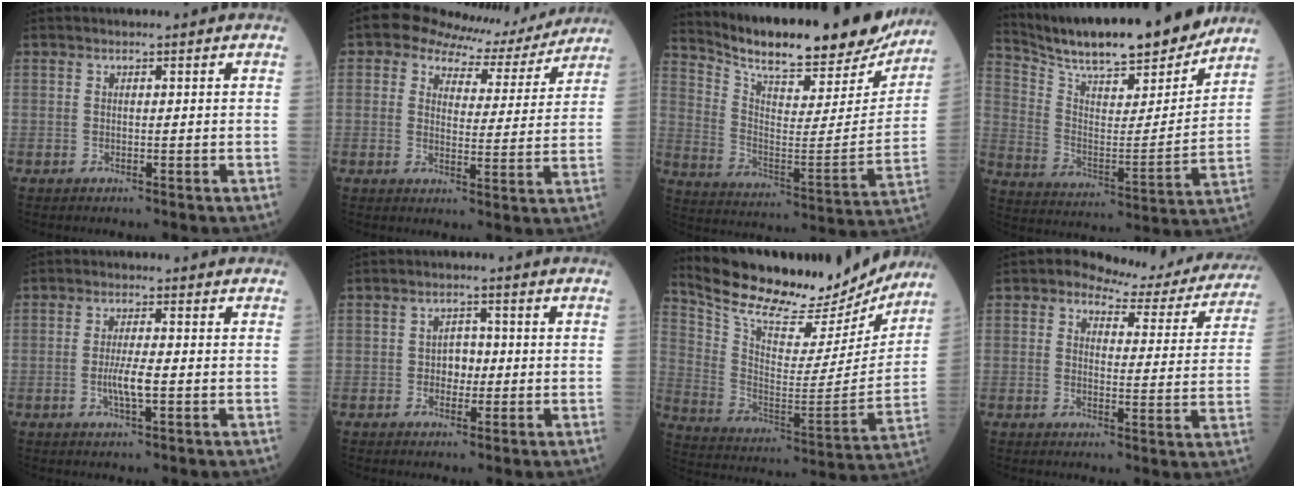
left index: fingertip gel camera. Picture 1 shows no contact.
{"total": 9.6, "force": [8.7, 3.7, 2.0], "torque": [-0.031, 0.010, 0.106]}
{"total": 25.0, "force": [22.1, 5.2, 10.4], "torque": [-0.170, -0.044, 0.313]}
{"total": 21.3, "force": [19.1, 2.9, 9.1], "torque": [-0.163, -0.016, 0.297]}
{"total": 3.8, "force": [-0.8, 0.5, 3.7], "torque": [-0.075, -0.004, -0.016]}
{"total": 3.1, "force": [-0.4, 2.1, 2.2], "torque": [-0.031, 0.009, -0.008]}
{"total": 25.0, "force": [22.3, 6.3, 9.3], "torque": [-0.170, -0.027, 0.333]}
{"total": 12.9, "force": [11.6, 4.4, 3.6], "torque": [-0.026, -0.010, 0.117]}